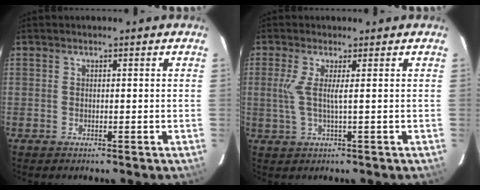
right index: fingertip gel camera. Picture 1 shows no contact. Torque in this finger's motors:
{"motor_torque": [0.03, 0.09, 0.04, 0.06]}